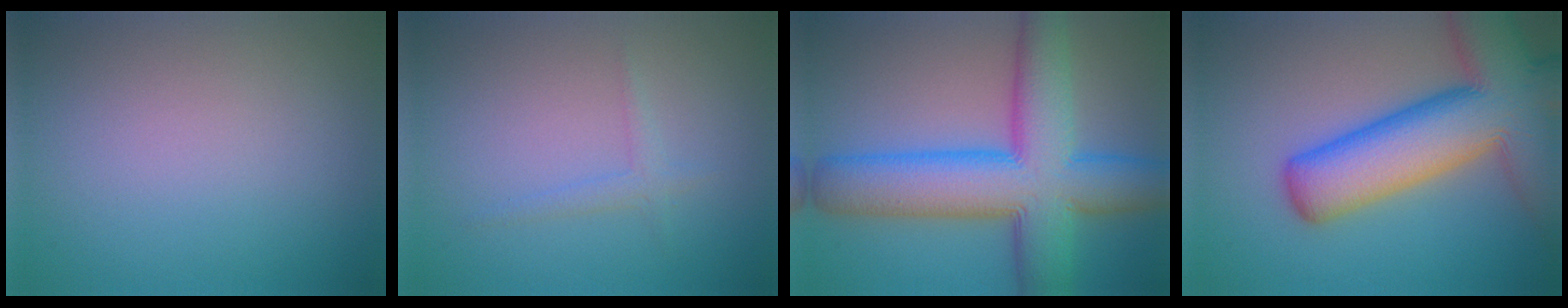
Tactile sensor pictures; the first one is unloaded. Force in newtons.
{"total": 1.2, "press": 1.2, "slide": 0.1}
{"total": 11.7, "press": 11.7, "slide": 0.2}
{"total": 13.4, "press": 13.4, "slide": 0.9}